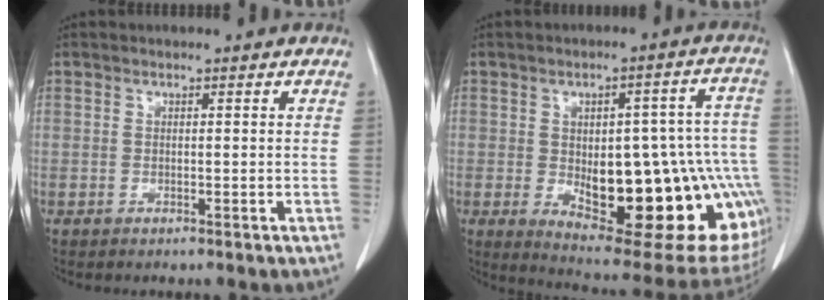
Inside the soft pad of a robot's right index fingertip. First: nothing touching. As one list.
[{"total": 26.3, "force": [-5.5, 8.6, 24.2], "torque": [-0.246, 0.013, -0.047]}]